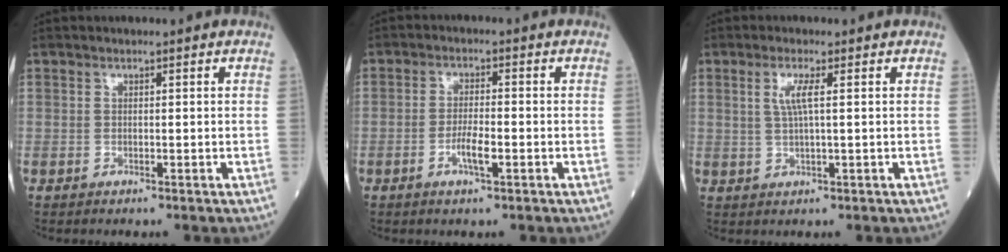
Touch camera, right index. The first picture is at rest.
{"total": 3.6, "force": [-1.4, 0.5, 3.3], "torque": [-0.064, 0.000, -0.025]}
{"total": 3.2, "force": [0.9, 0.0, 3.1], "torque": [-0.067, 0.000, 0.018]}